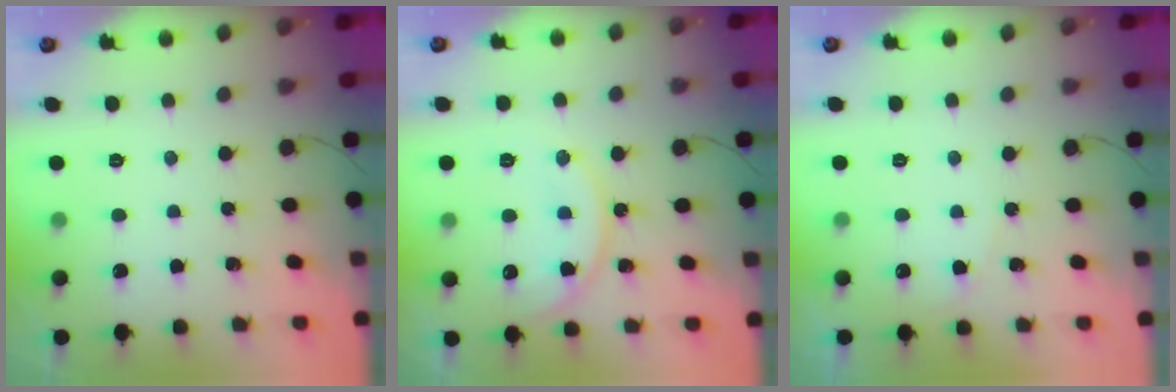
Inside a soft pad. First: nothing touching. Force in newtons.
{"total": 12.8, "press": 12.8, "slide": 1.1}
{"total": 2.7, "press": 2.7, "slide": 0.2}